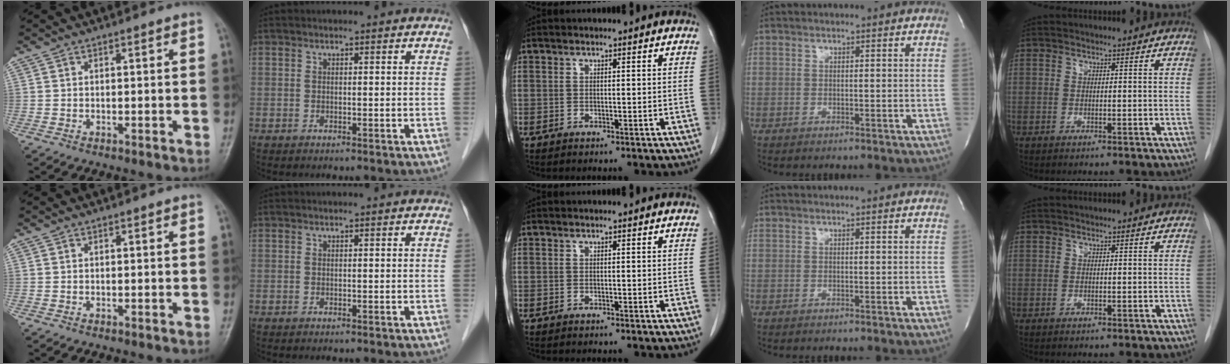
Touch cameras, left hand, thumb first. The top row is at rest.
{}